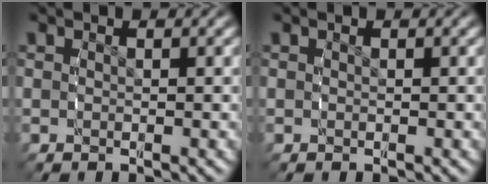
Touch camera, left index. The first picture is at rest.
{"total": 0.0}